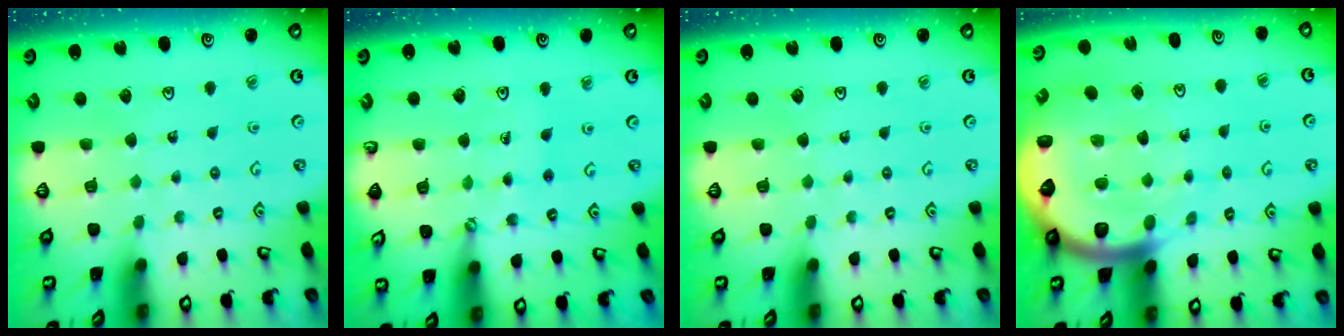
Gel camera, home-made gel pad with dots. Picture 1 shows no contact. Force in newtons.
{"total": 4.1, "press": 3.8, "slide": 1.4}
{"total": 0.0}
{"total": 11.1, "press": 10.9, "slide": 2.0}